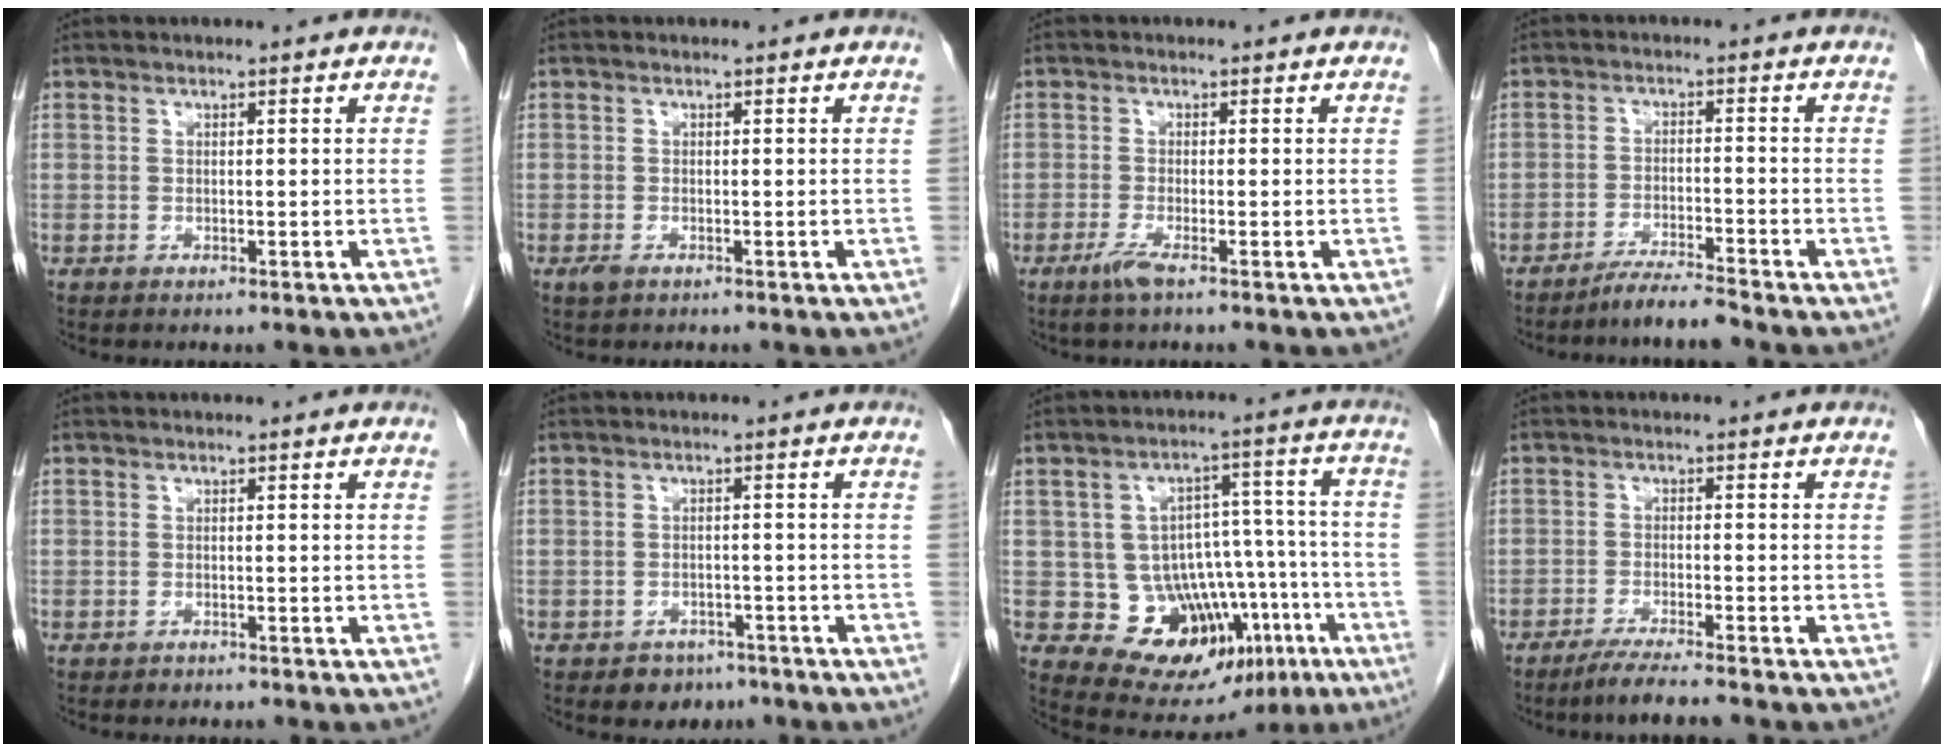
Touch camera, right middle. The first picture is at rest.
{"total": 1.1, "force": [-0.7, 0.6, 0.7], "torque": [-0.017, -0.001, -0.008]}
{"total": 2.3, "force": [-1.5, -0.1, 1.7], "torque": [-0.040, -0.006, -0.032]}
{"total": 4.2, "force": [-3.8, -0.6, 1.6], "torque": [-0.026, -0.013, -0.072]}
{"total": 0.5, "force": [-0.4, 0.3, 0.0], "torque": [-0.009, 0.001, -0.008]}
{"total": 3.5, "force": [-2.4, 2.5, 0.6], "torque": [-0.009, 0.009, -0.028]}
{"total": 15.6, "force": [-6.7, 10.5, 9.3], "torque": [-0.105, 0.042, -0.080]}
{"total": 4.9, "force": [-4.0, -0.3, 2.7], "torque": [-0.049, -0.014, -0.072]}